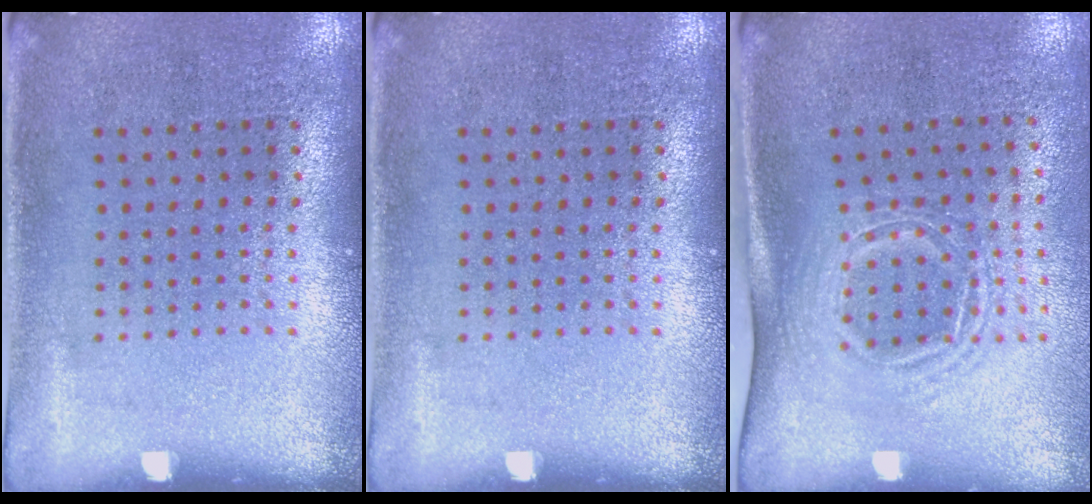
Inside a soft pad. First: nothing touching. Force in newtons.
{"total": 0.0}
{"total": 1.7, "press": 1.2, "slide": 1.2}